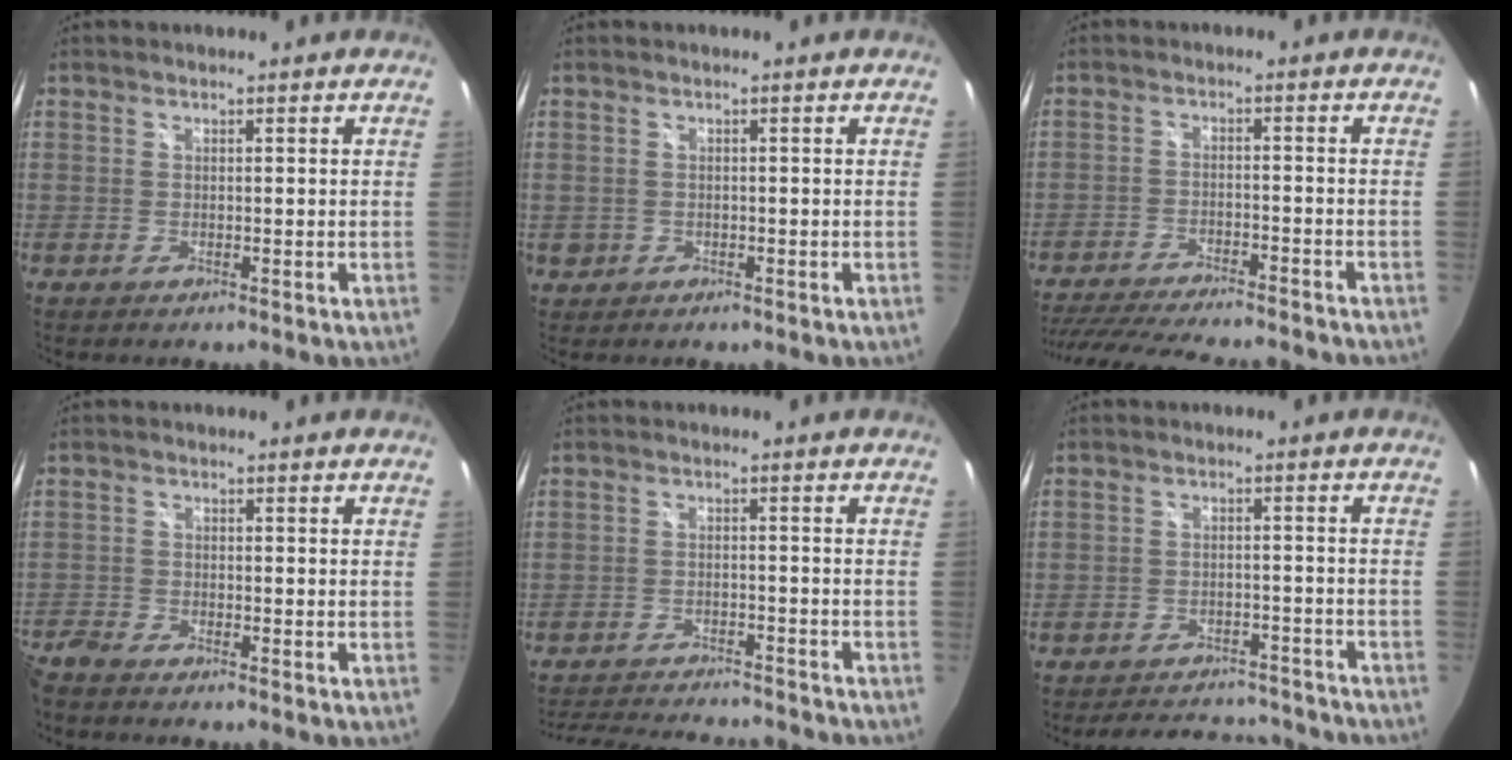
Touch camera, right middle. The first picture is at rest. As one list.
[{"total": 2.0, "force": [-0.3, 1.9, 0.6], "torque": [-0.013, -0.003, -0.001]}, {"total": 20.8, "force": [-18.0, 4.0, 9.5], "torque": [-0.188, -0.029, -0.264]}, {"total": 5.5, "force": [-5.0, 1.3, 1.8], "torque": [-0.060, -0.021, -0.103]}, {"total": 16.9, "force": [-15.1, 3.5, 6.7], "torque": [-0.136, -0.010, -0.213]}, {"total": 13.9, "force": [-12.3, 5.1, 4.1], "torque": [-0.092, 0.035, -0.150]}]